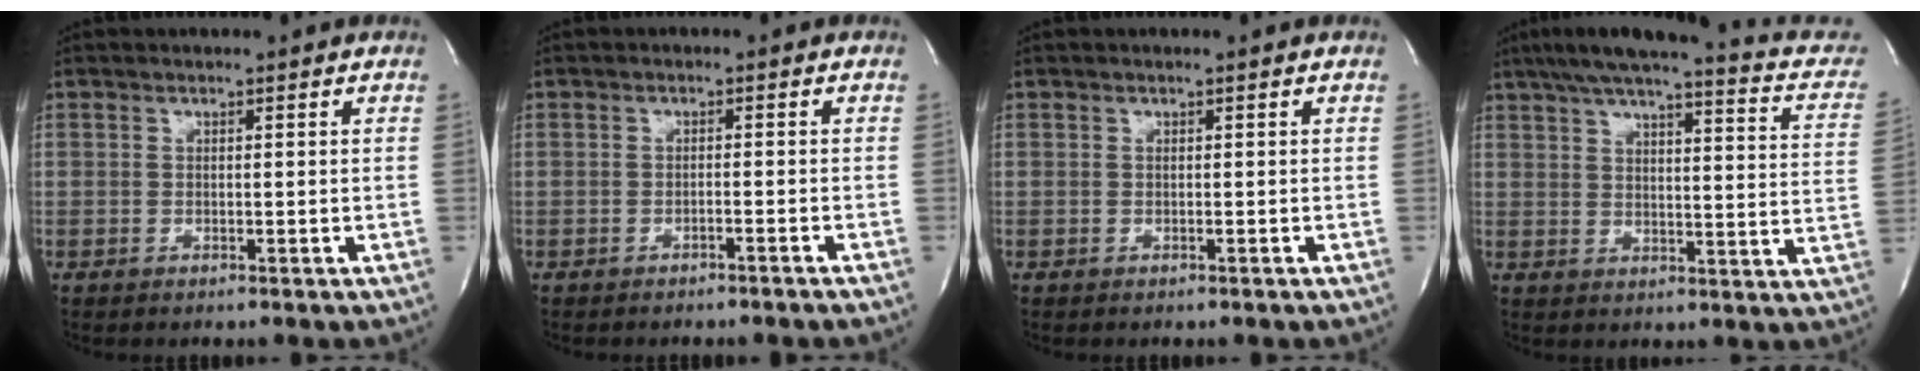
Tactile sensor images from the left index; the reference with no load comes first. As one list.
[{"total": 2.2, "force": [-1.8, -0.4, 1.1], "torque": [-0.018, 0.006, -0.020]}, {"total": 0.5, "force": [-0.4, -0.1, 0.3], "torque": [-0.001, 0.003, -0.004]}, {"total": 21.1, "force": [16.7, 3.8, 12.3], "torque": [-0.169, 0.008, 0.194]}]